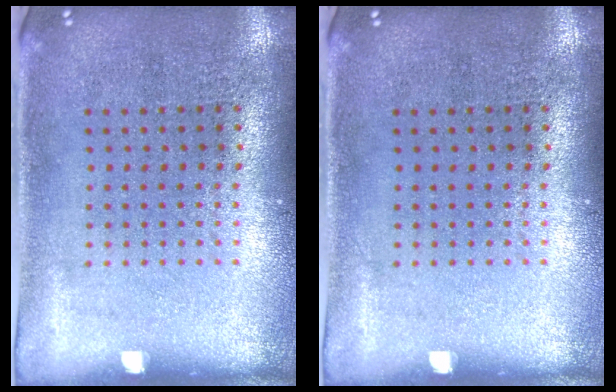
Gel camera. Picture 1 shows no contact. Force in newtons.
{"total": 0.0}